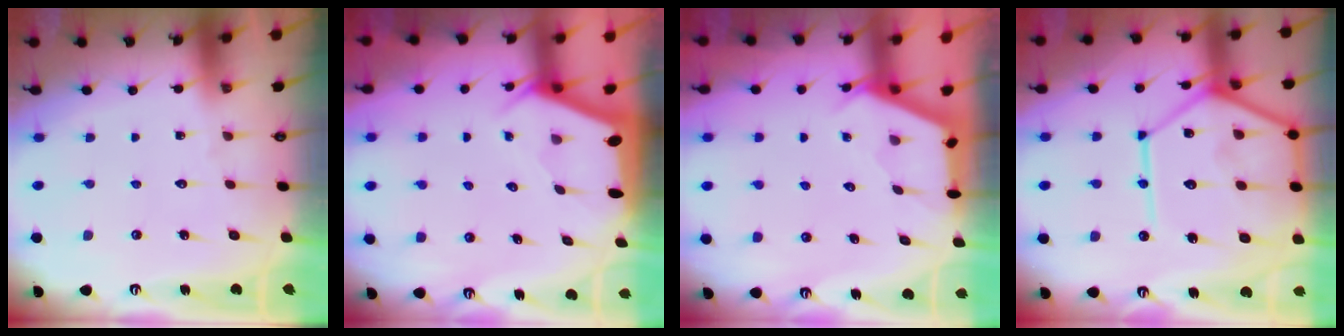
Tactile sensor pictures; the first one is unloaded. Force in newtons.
{"total": 2.1, "press": 2.1, "slide": 0.3}
{"total": 2.6, "press": 2.6, "slide": 0.4}
{"total": 20.6, "press": 20.5, "slide": 2.3}